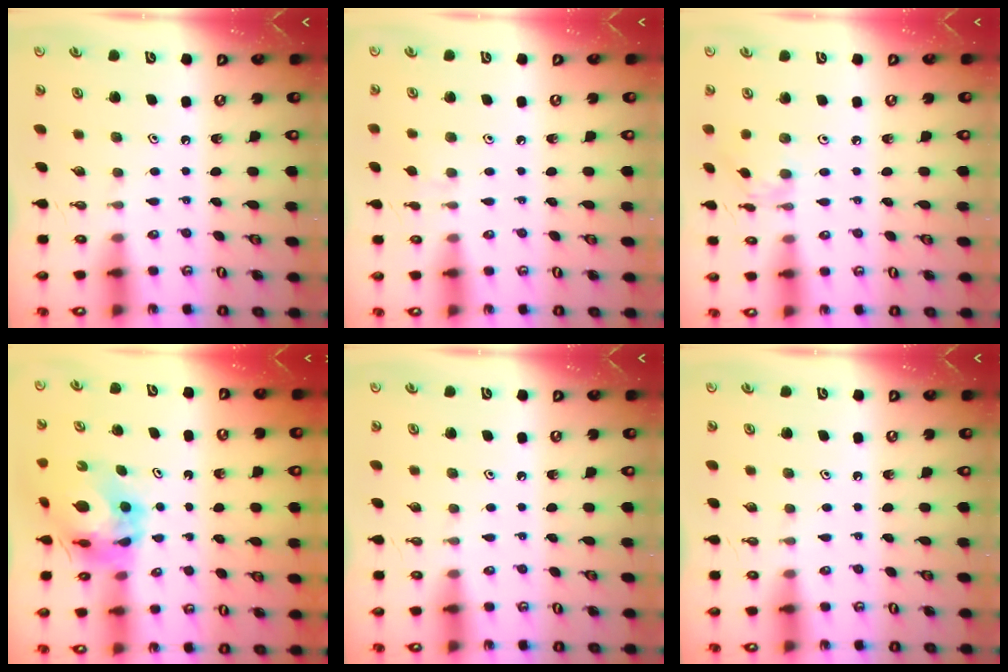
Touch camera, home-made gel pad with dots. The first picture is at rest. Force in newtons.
{"total": 5.5, "press": 5.5, "slide": 0.7}
{"total": 2.9, "press": 2.9, "slide": 0.2}
{"total": 8.5, "press": 8.5, "slide": 1.0}
{"total": 0.0}
{"total": 0.0}